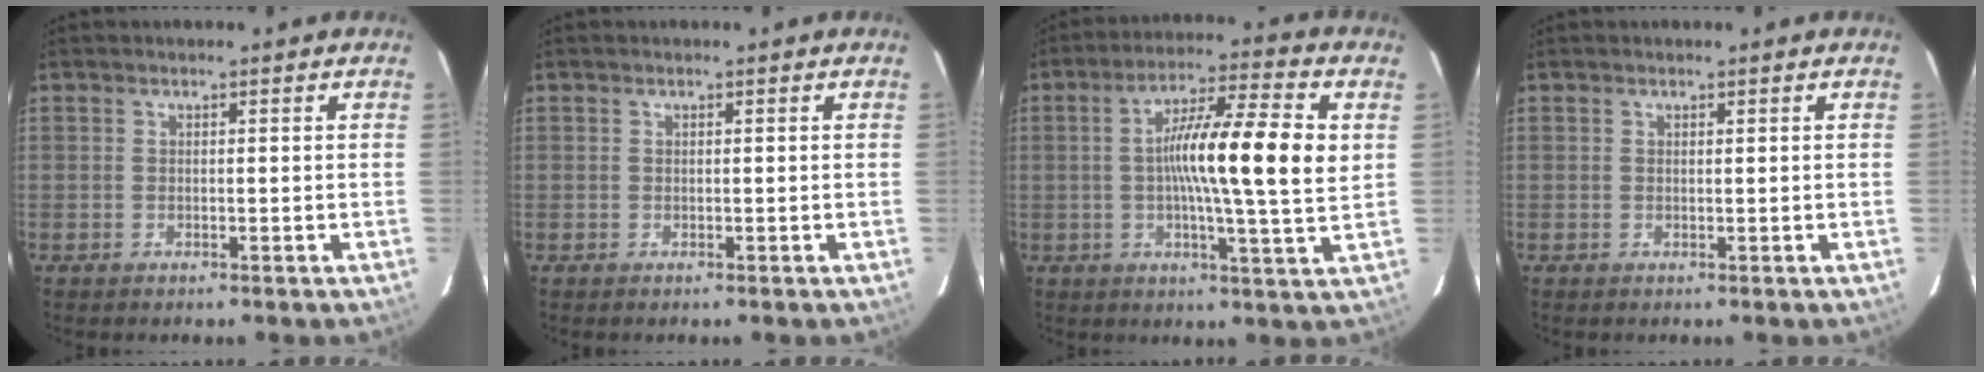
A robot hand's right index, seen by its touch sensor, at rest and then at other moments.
{"total": 0.0}
{"total": 14.9, "force": [1.5, 0.6, 14.8], "torque": [-0.244, 0.010, 0.014]}
{"total": 0.0}